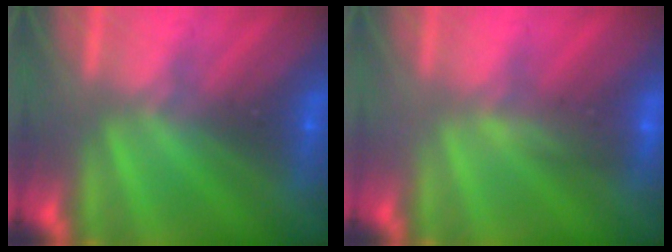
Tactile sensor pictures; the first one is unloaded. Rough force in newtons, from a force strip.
{"total": 4.7}